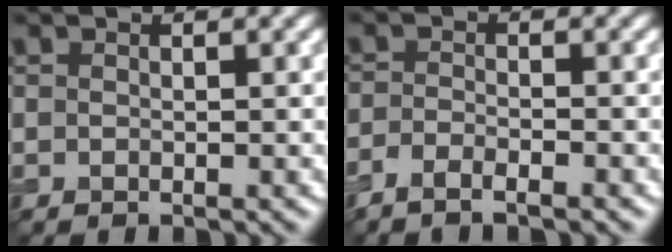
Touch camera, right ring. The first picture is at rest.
{"total": 2.2, "force": [-1.9, 0.3, 1.1], "torque": [-0.025, -0.002, -0.039]}